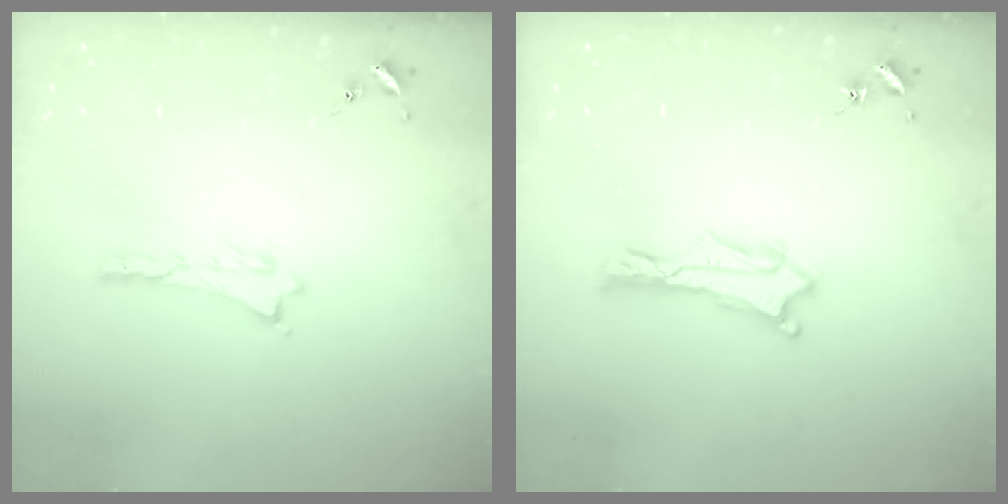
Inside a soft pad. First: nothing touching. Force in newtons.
{"total": 0.9, "press": 0.9, "slide": 0.2}